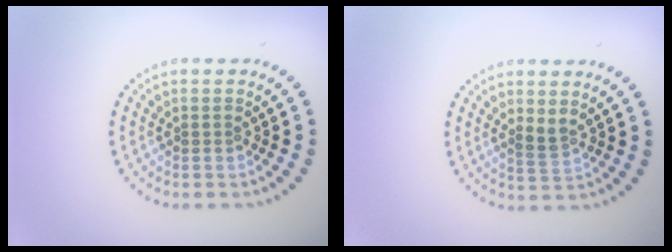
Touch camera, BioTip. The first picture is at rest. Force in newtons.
{"total": 1.2, "press": 1.0, "slide": 0.6}